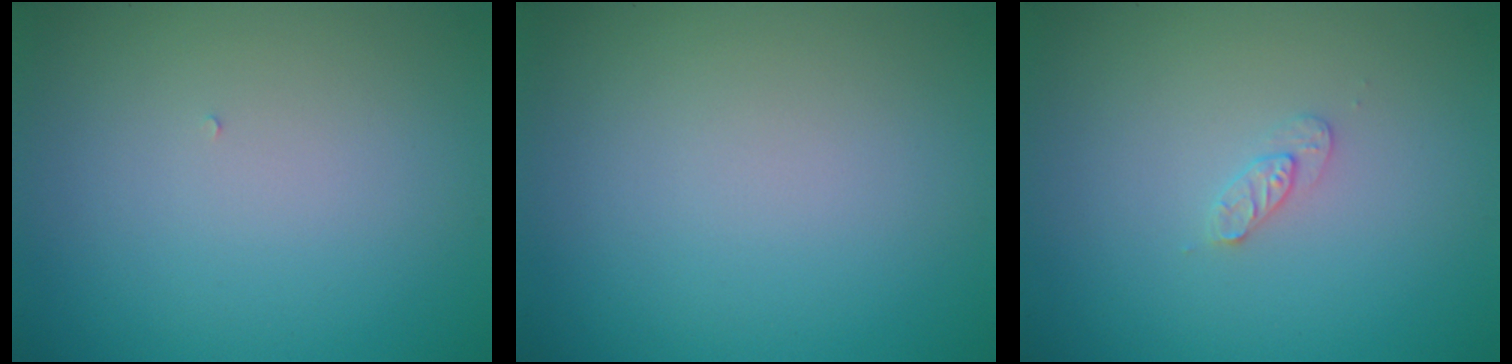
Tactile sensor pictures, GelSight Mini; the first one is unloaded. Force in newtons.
{"total": 0.0}
{"total": 1.1, "press": 1.1, "slide": 0.2}